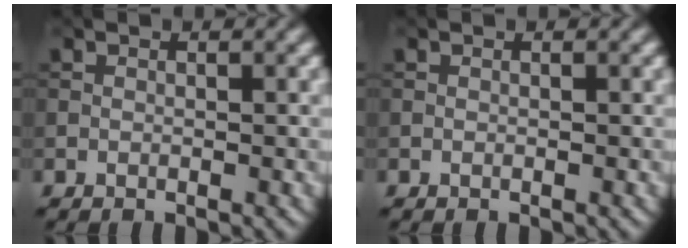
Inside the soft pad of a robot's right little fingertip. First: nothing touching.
{"total": 0.0}